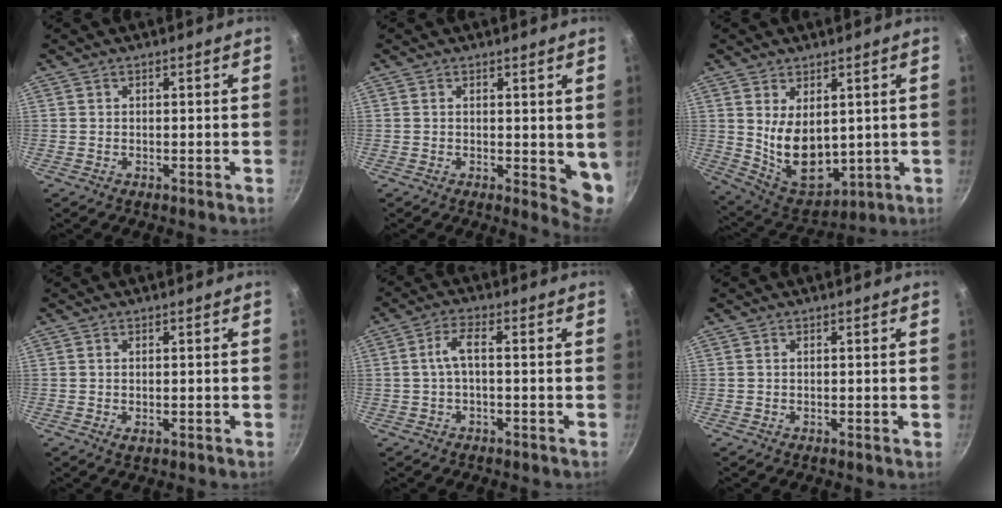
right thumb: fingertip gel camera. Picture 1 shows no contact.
{"total": 5.3, "force": [1.0, 2.4, 4.6], "torque": [-0.048, -0.016, 0.012]}
{"total": 12.2, "force": [1.9, 7.6, 9.3], "torque": [-0.131, -0.042, 0.065]}
{"total": 1.0, "force": [-0.2, 0.6, 0.8], "torque": [-0.015, -0.003, -0.001]}
{"total": 4.0, "force": [-0.6, 1.3, 3.7], "torque": [-0.082, 0.019, -0.013]}
{"total": 0.0}